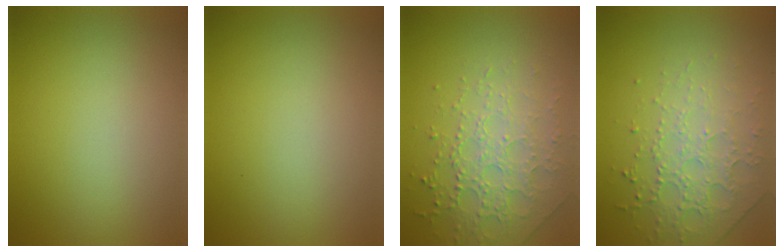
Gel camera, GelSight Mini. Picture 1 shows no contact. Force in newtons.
{"total": 0.0}
{"total": 3.8, "press": 3.6, "slide": 1.1}
{"total": 4.5, "press": 3.2, "slide": 3.2}